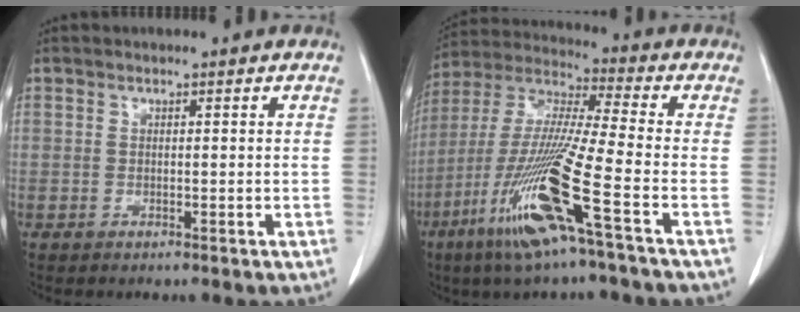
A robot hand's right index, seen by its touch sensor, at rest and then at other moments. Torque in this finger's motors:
{"motor_torque": [1.72, -0.42, 0.56, 0.21]}